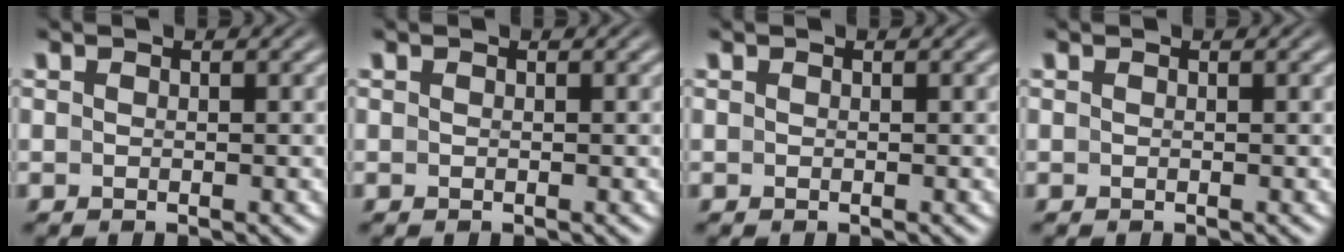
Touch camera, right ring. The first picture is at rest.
{"total": 0.0}
{"total": 0.0}
{"total": 0.0}